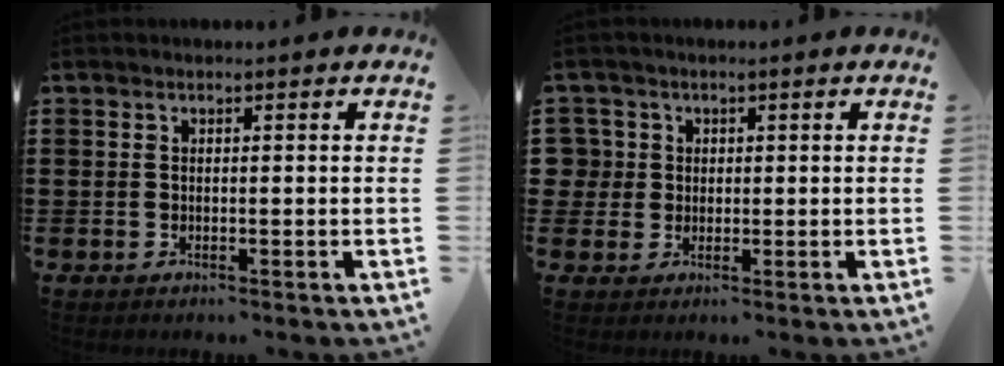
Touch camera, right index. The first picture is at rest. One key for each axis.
{"total": 3.3, "fx": 0.5, "fy": 3.2, "fz": 0.3, "tx": -0.022, "ty": 0.011, "tz": 0.009}